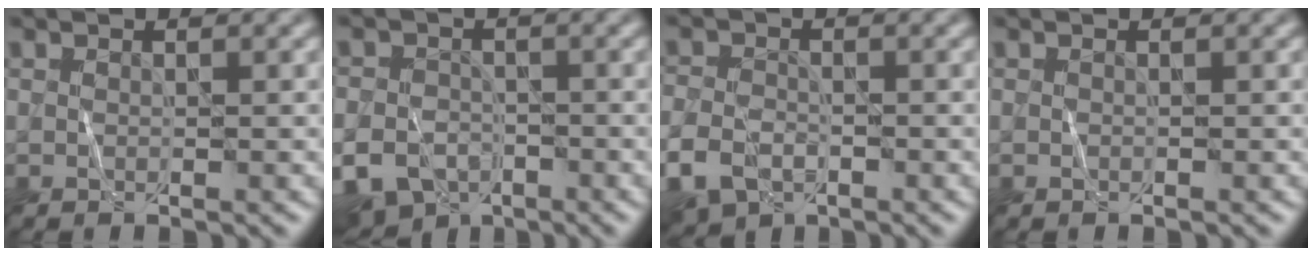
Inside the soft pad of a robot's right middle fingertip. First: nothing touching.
{"total": 7.1, "force": [-3.9, 4.9, 3.3], "torque": [-0.054, -0.018, -0.074]}
{"total": 5.3, "force": [-2.9, 3.3, 2.9], "torque": [-0.070, -0.011, -0.062]}
{"total": 0.0}